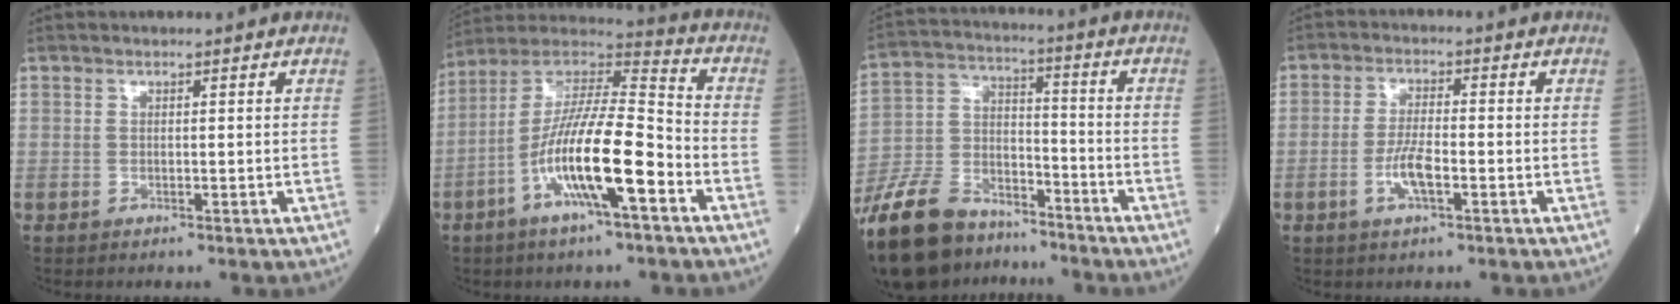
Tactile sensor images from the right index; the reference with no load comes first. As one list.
[{"total": 16.5, "force": [-6.0, 2.4, 15.2], "torque": [-0.288, 0.001, -0.111]}, {"total": 18.1, "force": [-14.3, 8.2, 7.5], "torque": [-0.179, 0.010, -0.257]}, {"total": 4.8, "force": [-1.8, 1.0, 4.4], "torque": [-0.088, 0.001, -0.035]}]